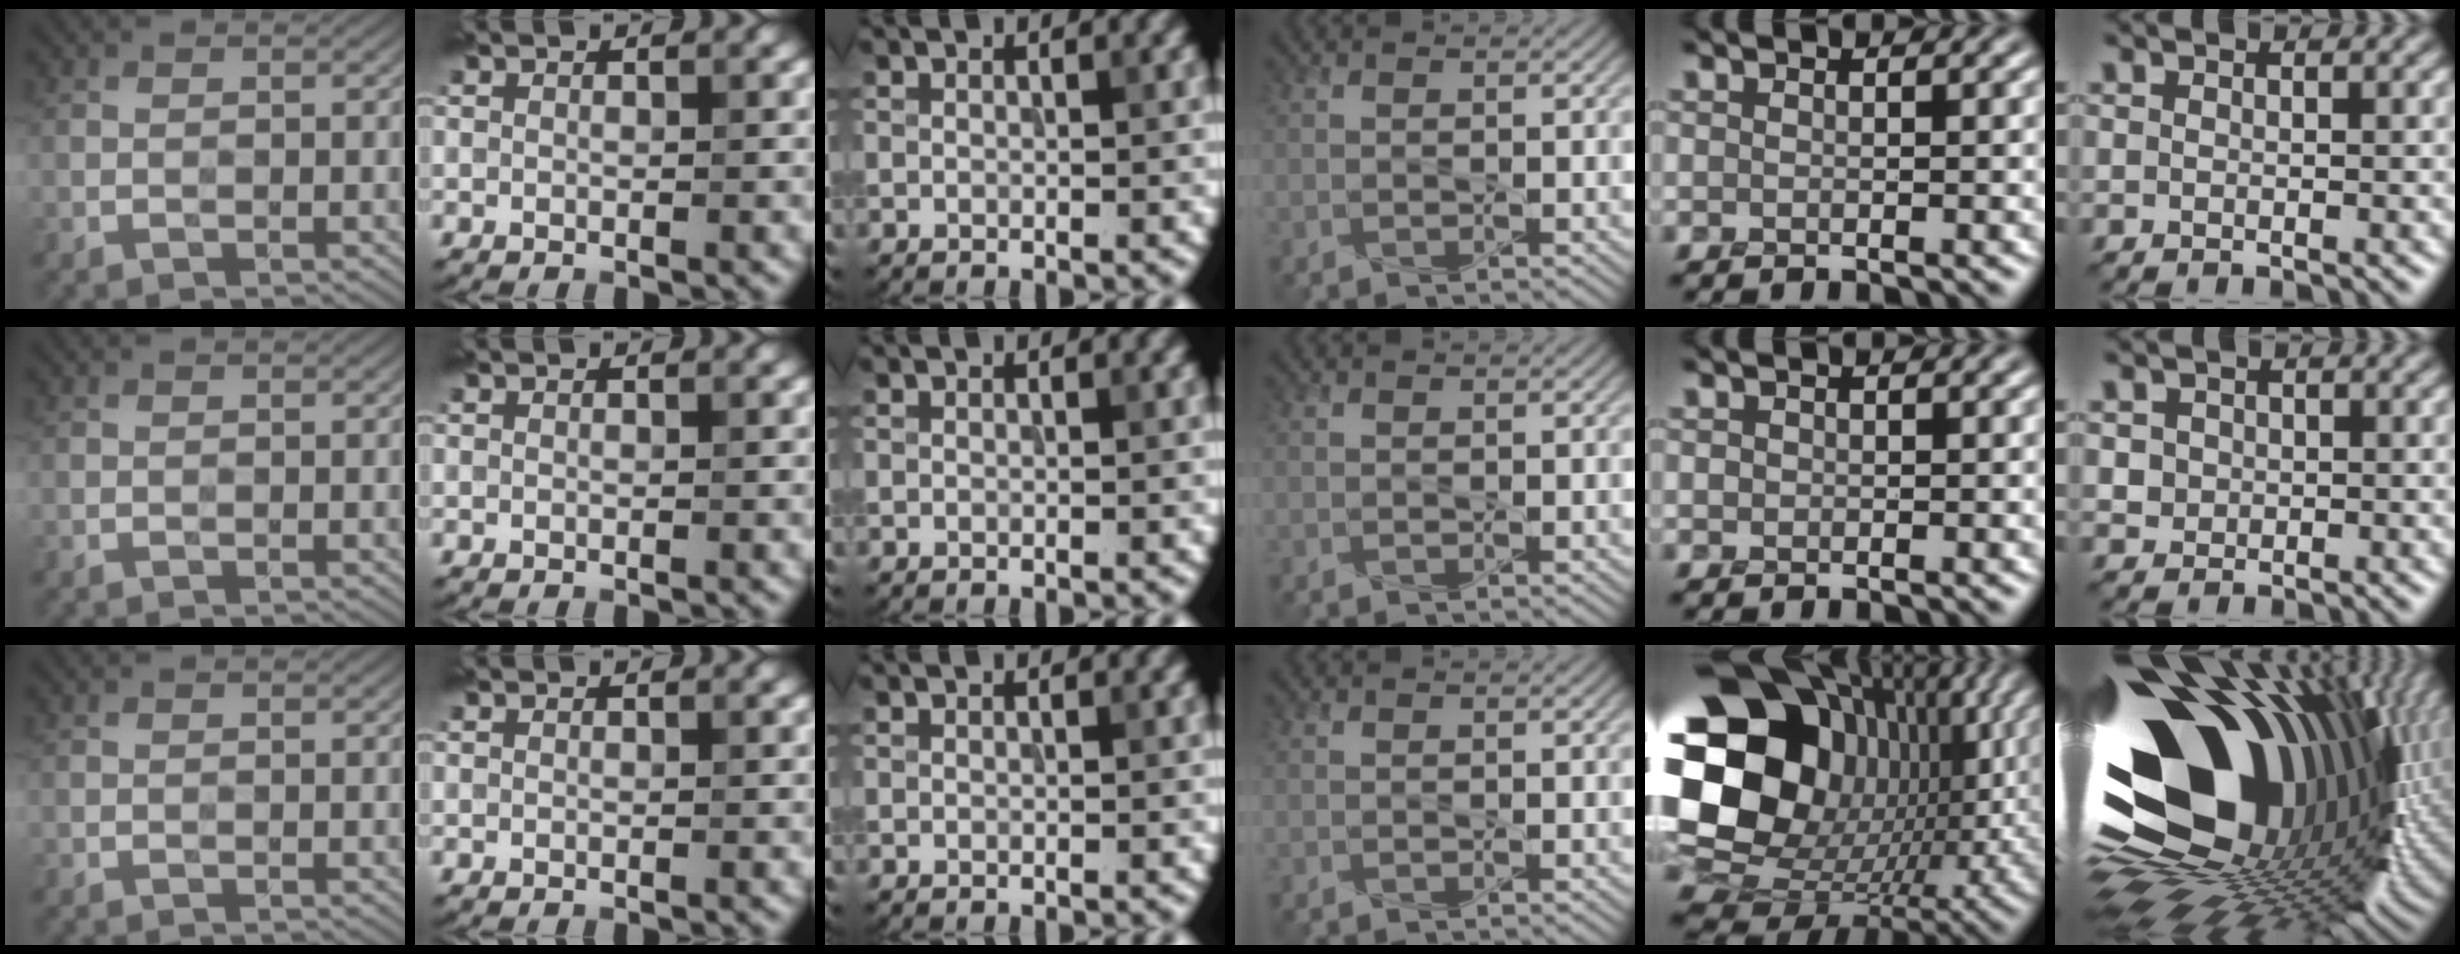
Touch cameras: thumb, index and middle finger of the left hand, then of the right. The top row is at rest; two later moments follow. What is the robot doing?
{"motion": "press", "object": "stapler"}